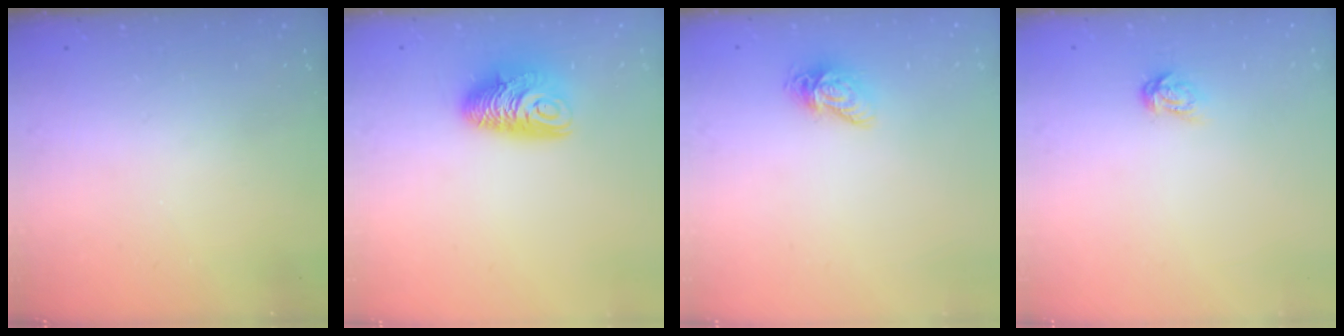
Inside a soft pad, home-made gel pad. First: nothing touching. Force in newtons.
{"total": 10.2, "press": 10.2, "slide": 0.6}
{"total": 7.5, "press": 7.5, "slide": 0.2}
{"total": 4.3, "press": 4.3, "slide": 0.4}